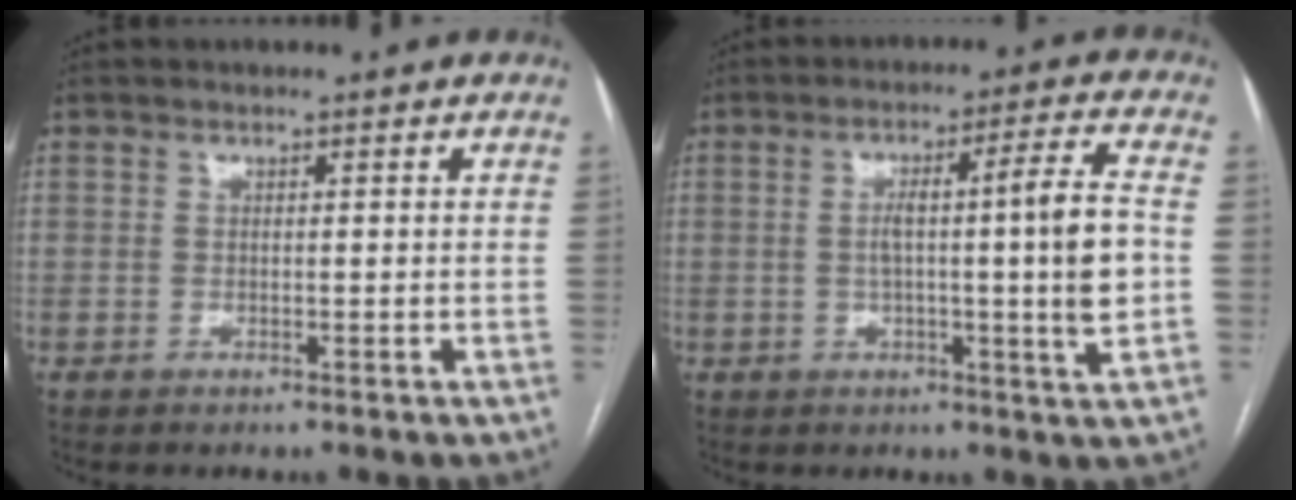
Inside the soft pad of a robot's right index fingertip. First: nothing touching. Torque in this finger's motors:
{"motor_torque": [1.00, 0.64, 0.30, 0.13]}